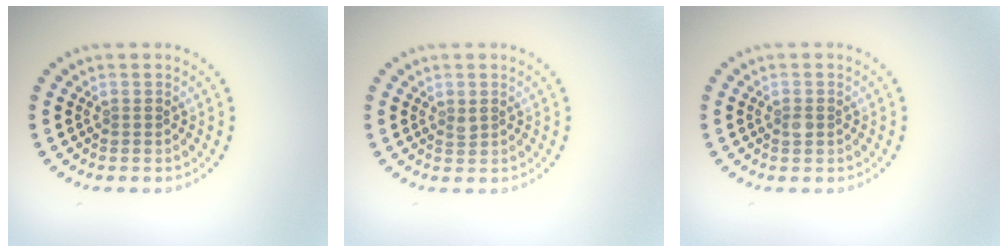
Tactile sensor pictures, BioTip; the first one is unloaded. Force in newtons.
{"total": 0.6, "press": 0.5, "slide": 0.3}
{"total": 0.9, "press": 0.9, "slide": 0.1}